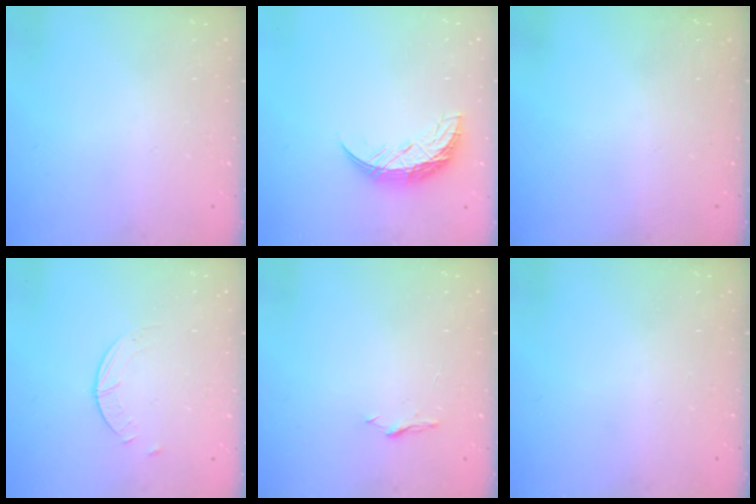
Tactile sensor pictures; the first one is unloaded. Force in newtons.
{"total": 10.0, "press": 10.0, "slide": 0.6}
{"total": 0.0}
{"total": 0.9, "press": 0.9, "slide": 0.2}
{"total": 3.7, "press": 3.7, "slide": 0.5}
{"total": 0.0}